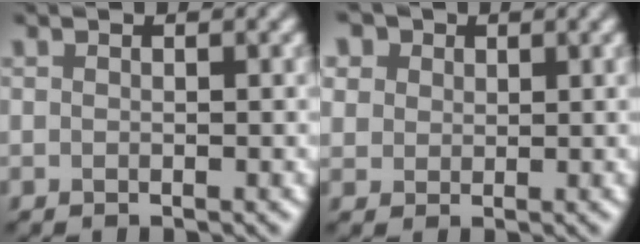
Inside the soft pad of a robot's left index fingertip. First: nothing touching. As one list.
[{"total": 7.6, "force": [4.0, 5.5, 3.4], "torque": [-0.088, 0.022, 0.054]}]